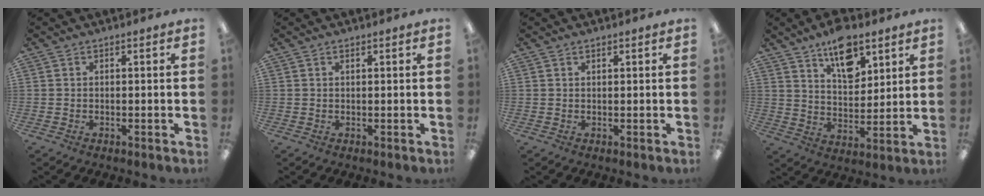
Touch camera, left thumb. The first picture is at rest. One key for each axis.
{"total": 0.5, "fx": 0.4, "fy": 0.2, "fz": 0.3, "tx": -0.006, "ty": 0.003, "tz": 0.007}
{"total": 0.7, "fx": 0.5, "fy": 0.3, "fz": 0.3, "tx": -0.007, "ty": 0.001, "tz": 0.010}
{"total": 12.1, "fx": 8.2, "fy": 6.1, "fz": 6.6, "tx": -0.096, "ty": -0.039, "tz": 0.143}